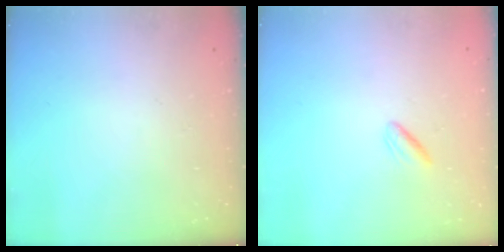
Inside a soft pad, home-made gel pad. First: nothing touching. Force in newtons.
{"total": 2.0, "press": 1.7, "slide": 1.1}